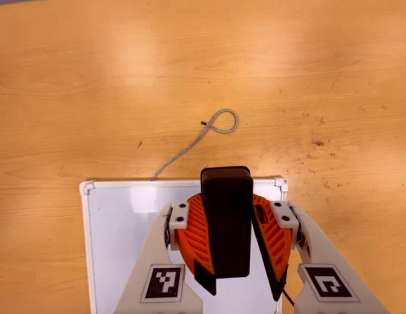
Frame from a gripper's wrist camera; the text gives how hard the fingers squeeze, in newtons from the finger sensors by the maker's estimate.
{"total": 10.3, "left": 10.2, "right": 10.3}